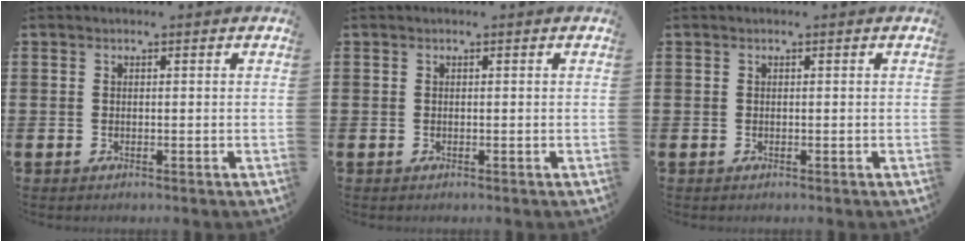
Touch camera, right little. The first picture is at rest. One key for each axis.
{"total": 0.0}
{"total": 0.0}